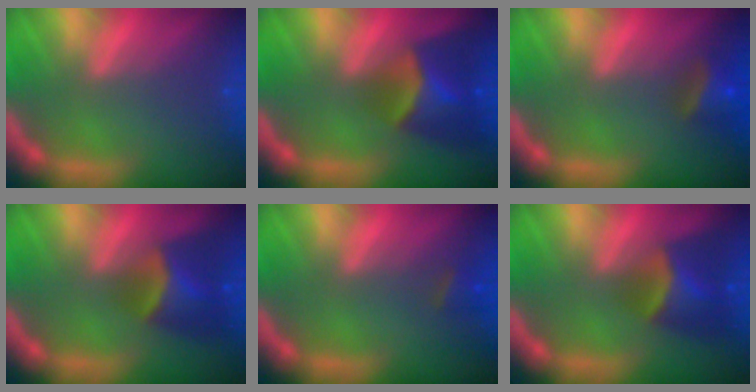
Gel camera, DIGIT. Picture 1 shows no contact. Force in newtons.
{"total": 6.0}
{"total": 3.4}
{"total": 5.0}
{"total": 1.4}
{"total": 5.0}